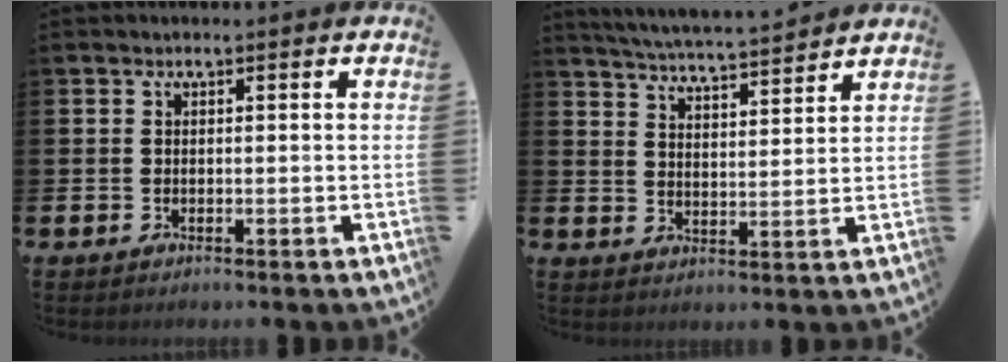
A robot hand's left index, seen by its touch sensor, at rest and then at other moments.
{"total": 5.2, "force": [5.2, -0.2, 0.7], "torque": [-0.035, -0.037, 0.089]}